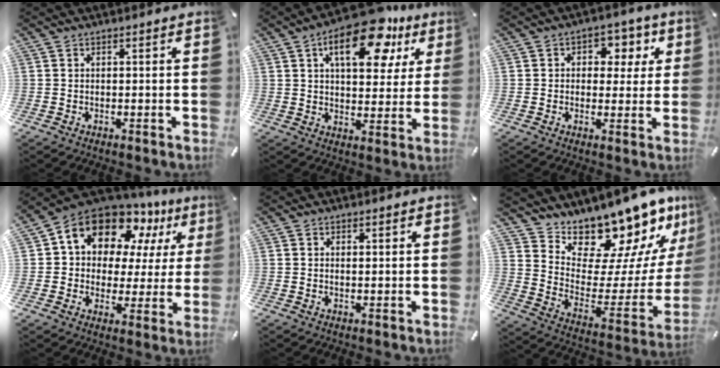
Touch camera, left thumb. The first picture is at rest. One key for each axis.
{"total": 17.5, "fx": 9.4, "fy": 8.9, "fz": 11.8, "tx": -0.165, "ty": -0.043, "tz": 0.151}
{"total": 6.5, "fx": 1.6, "fy": 5.5, "fz": 3.1, "tx": -0.021, "ty": -0.008, "tz": 0.017}
{"total": 13.6, "fx": 9.1, "fy": 8.7, "fz": 5.1, "tx": -0.102, "ty": -0.067, "tz": 0.167}
{"total": 0.9, "fx": 0.6, "fy": 0.1, "fz": 0.6, "tx": -0.012, "ty": -0.001, "tz": 0.010}
{"total": 16.0, "fx": 15.1, "fy": 4.8, "fz": 2.1, "tx": -0.031, "ty": -0.157, "tz": 0.253}